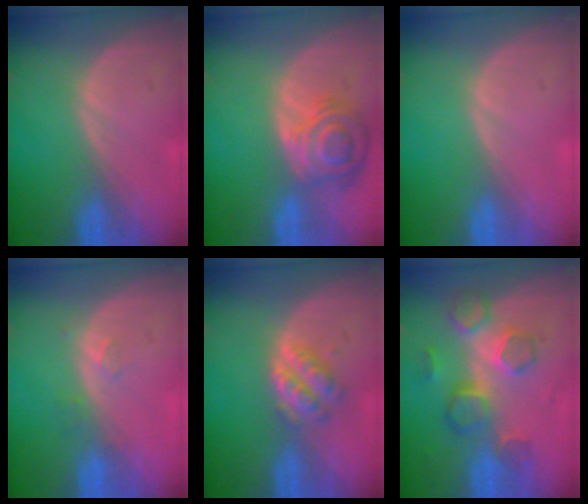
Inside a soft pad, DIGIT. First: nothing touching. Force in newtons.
{"total": 8.3, "press": 7.3, "slide": 3.9}
{"total": 0.0}
{"total": 1.9, "press": 1.6, "slide": 1.0}
{"total": 4.9, "press": 4.3, "slide": 2.3}
{"total": 8.7, "press": 7.6, "slide": 4.3}